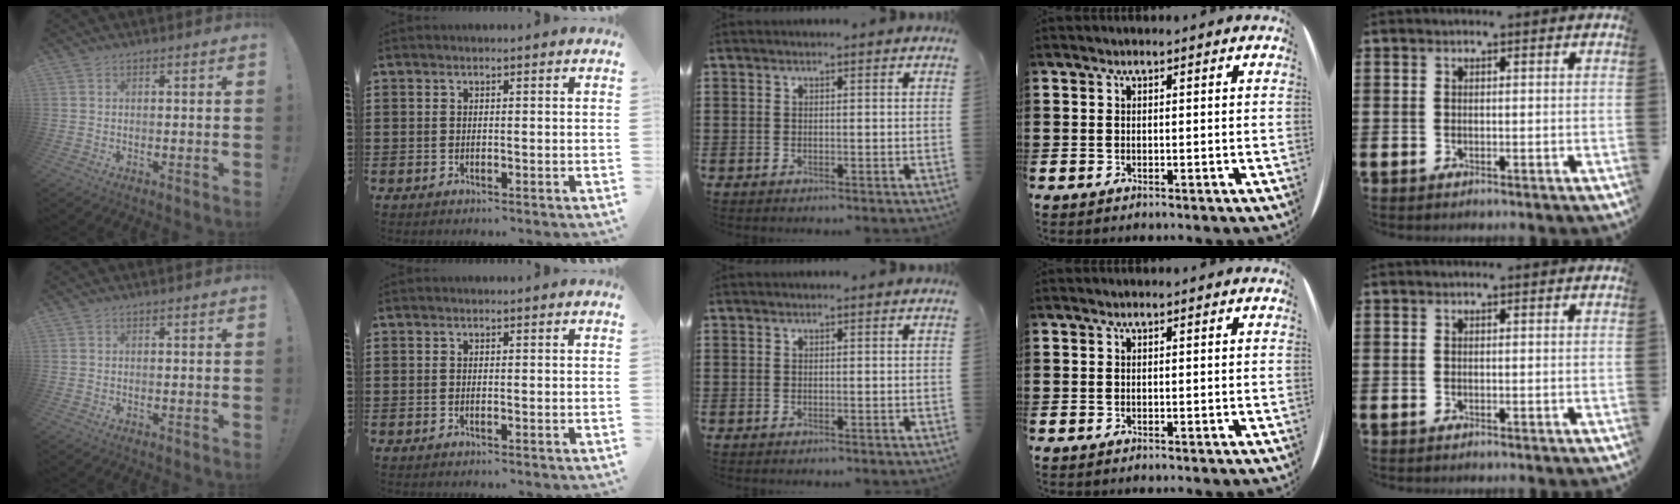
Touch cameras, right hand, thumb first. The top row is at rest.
{}